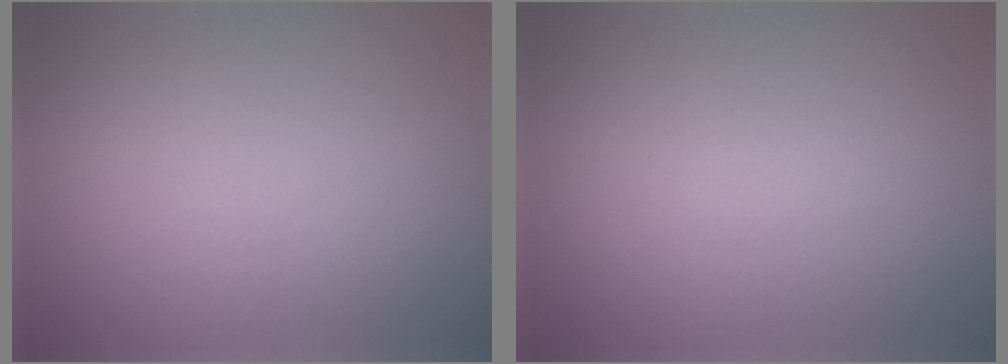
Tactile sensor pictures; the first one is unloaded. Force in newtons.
{"total": 0.7, "press": 0.7, "slide": 0.0}